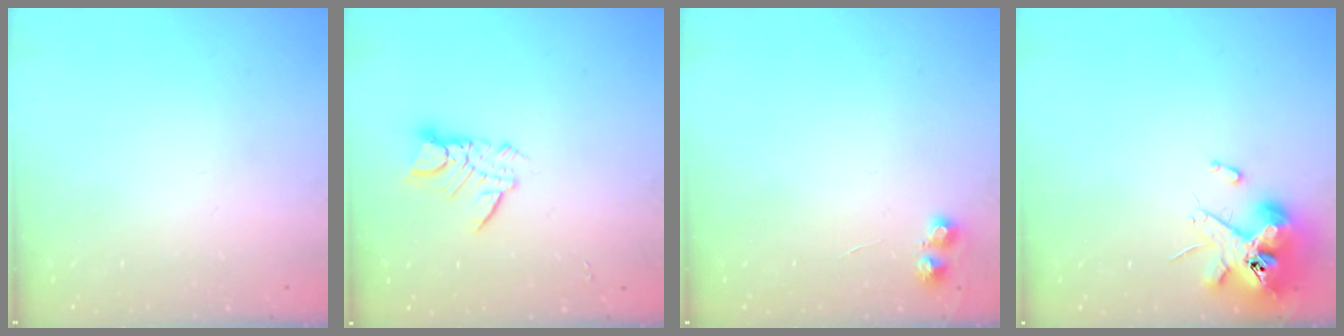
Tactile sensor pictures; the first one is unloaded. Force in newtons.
{"total": 8.2, "press": 8.2, "slide": 0.6}
{"total": 5.7, "press": 5.6, "slide": 0.8}
{"total": 13.4, "press": 13.2, "slide": 1.8}